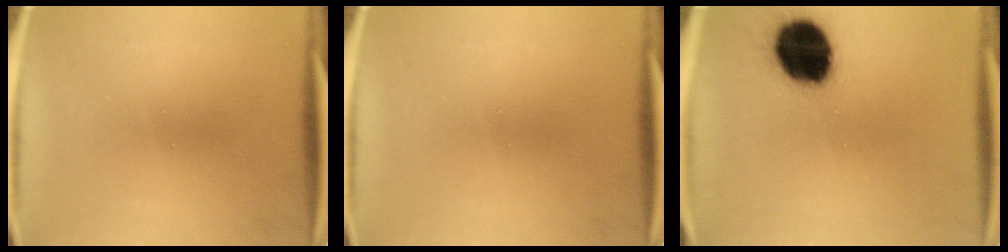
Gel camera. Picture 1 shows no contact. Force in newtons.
{"total": 0.0}
{"total": 19.5}